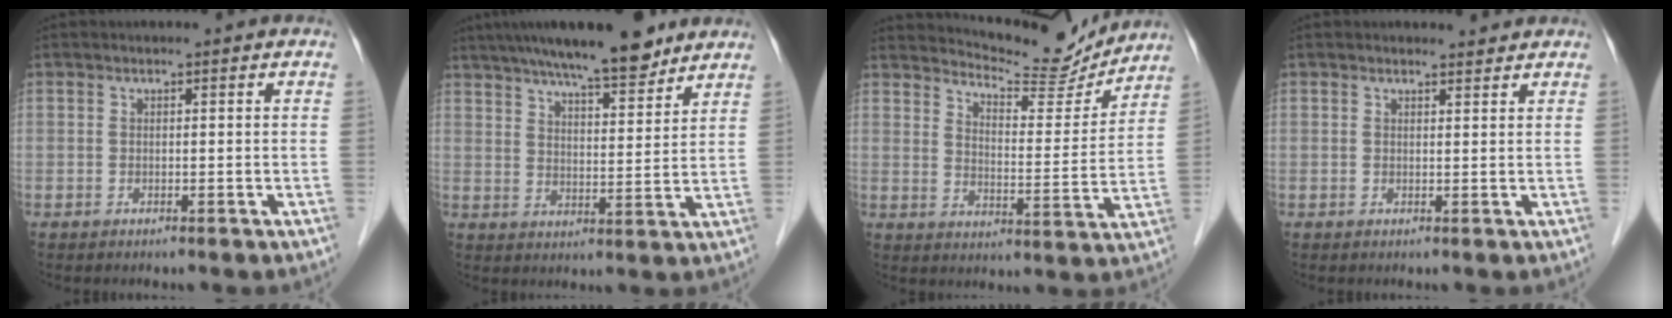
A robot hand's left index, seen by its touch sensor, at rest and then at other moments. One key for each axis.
{"total": 14.4, "fx": 11.7, "fy": 2.4, "fz": 7.9, "tx": -0.130, "ty": 0.017, "tz": 0.181}
{"total": 13.4, "fx": 13.0, "fy": 1.9, "fz": 2.9, "tx": -0.049, "ty": -0.020, "tz": 0.179}
{"total": 1.6, "fx": 1.6, "fy": 0.4, "fz": 0.0, "tx": -0.009, "ty": -0.002, "tz": 0.021}